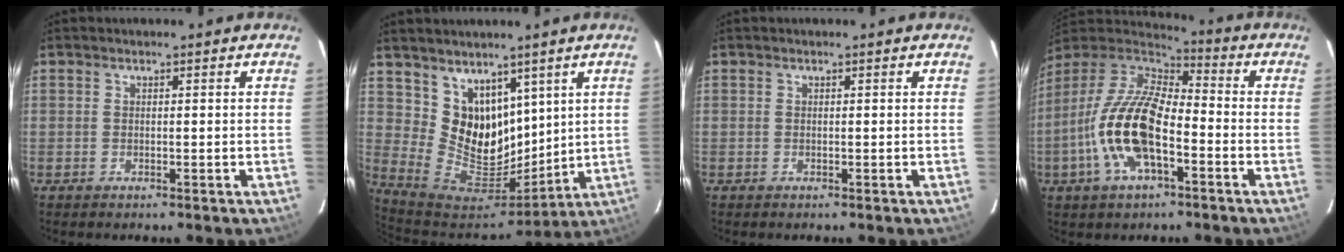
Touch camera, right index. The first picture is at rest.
{"total": 13.4, "force": [7.3, 10.0, 5.0], "torque": [-0.094, -0.007, 0.156]}
{"total": 0.0}
{"total": 17.7, "force": [-5.4, 7.5, 15.1], "torque": [-0.312, -0.005, -0.109]}